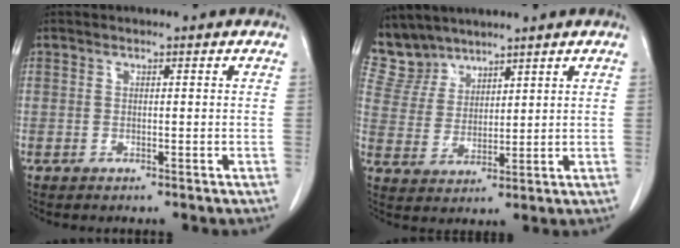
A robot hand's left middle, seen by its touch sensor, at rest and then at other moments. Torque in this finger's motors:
{"motor_torque": [0.04, -0.04, 0.01, -0.01]}